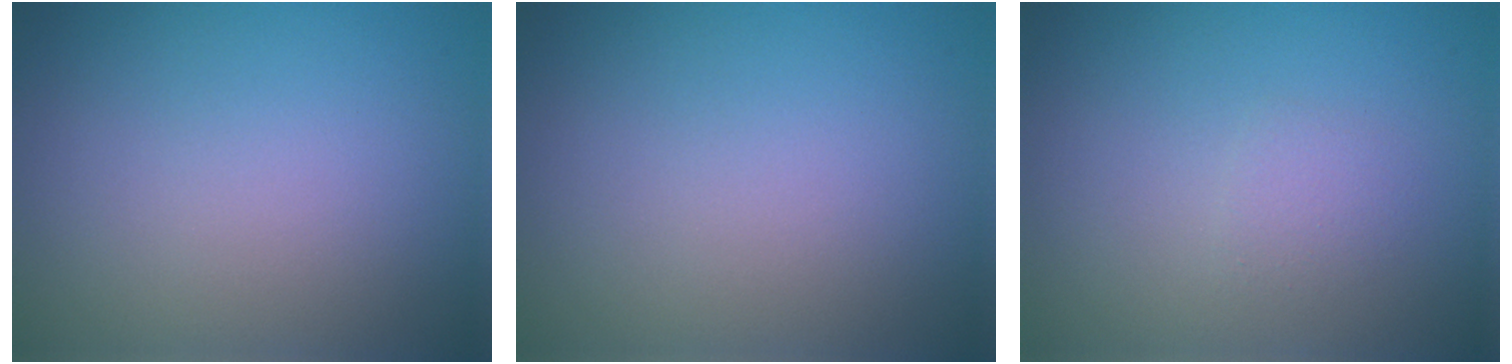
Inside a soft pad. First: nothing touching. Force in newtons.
{"total": 0.0}
{"total": 1.1, "press": 1.0, "slide": 0.1}